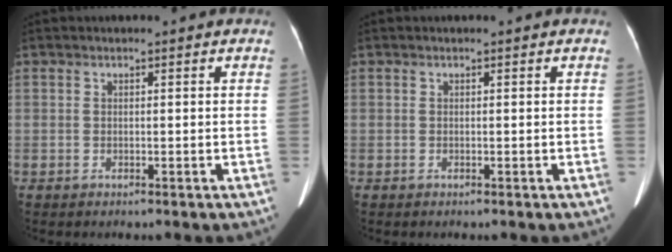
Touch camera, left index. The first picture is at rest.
{"total": 0.0}